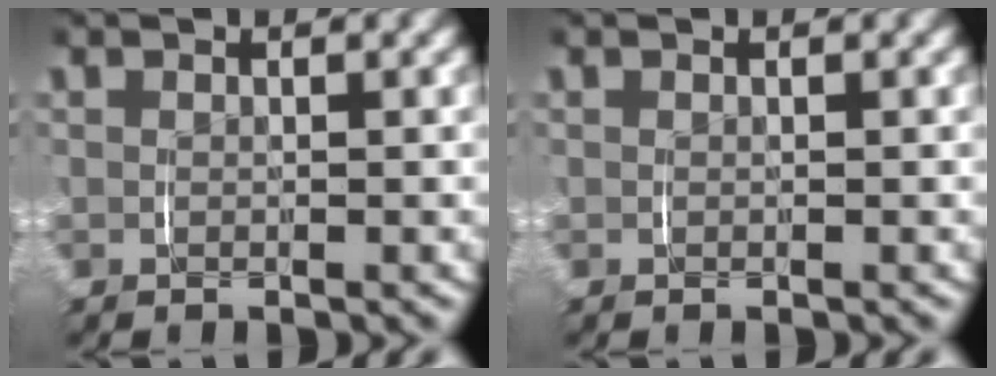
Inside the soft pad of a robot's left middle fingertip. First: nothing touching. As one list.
[{"total": 0.0}]